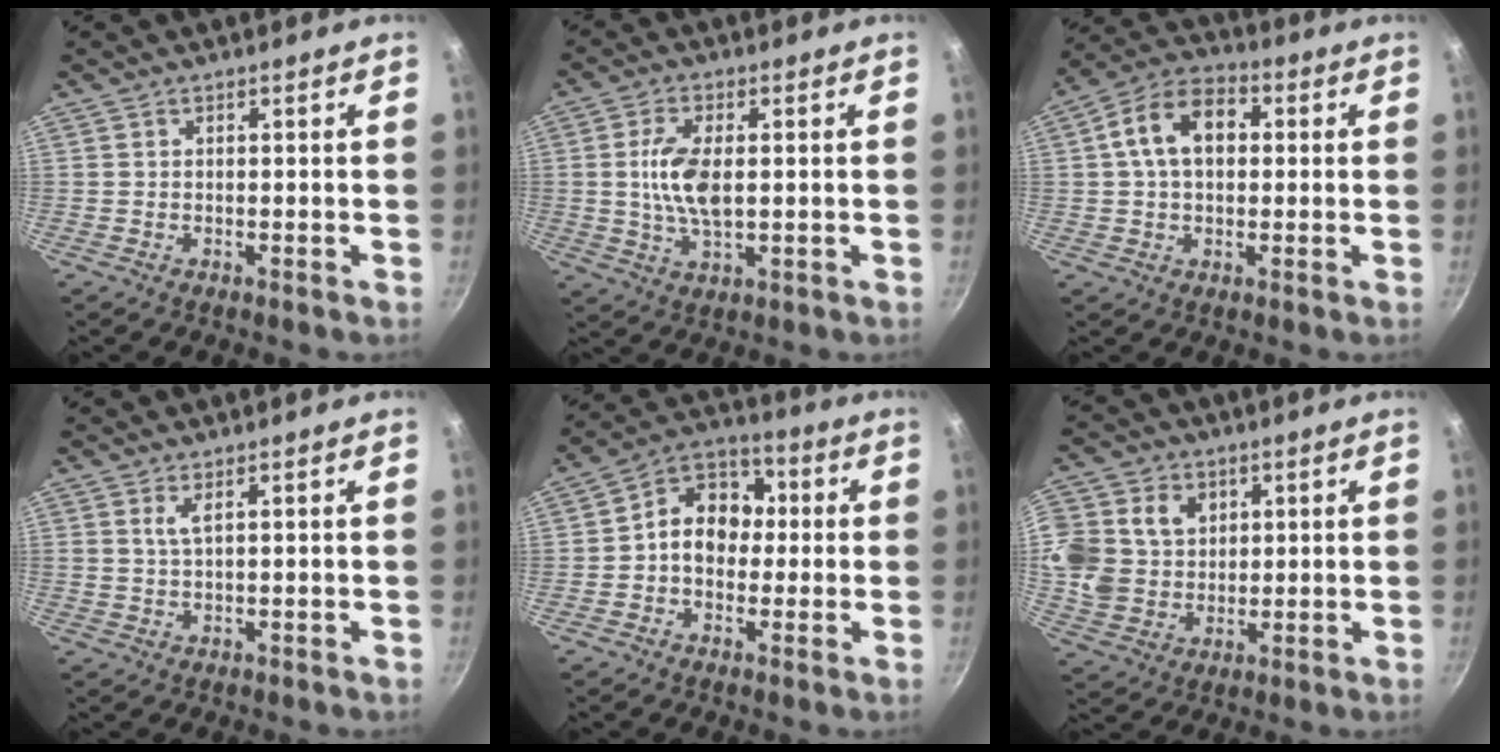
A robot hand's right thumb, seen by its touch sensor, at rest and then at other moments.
{"total": 8.7, "force": [0.6, 4.2, 7.6], "torque": [-0.148, 0.001, 0.012]}
{"total": 11.8, "force": [1.9, 7.9, 8.5], "torque": [-0.119, 0.027, 0.015]}
{"total": 2.1, "force": [0.9, 0.5, 1.8], "torque": [-0.037, -0.005, 0.020]}
{"total": 11.1, "force": [0.1, 8.8, 6.8], "torque": [-0.058, 0.033, -0.021]}
{"total": 15.7, "force": [3.9, 13.2, 7.5], "torque": [-0.156, -0.001, 0.072]}